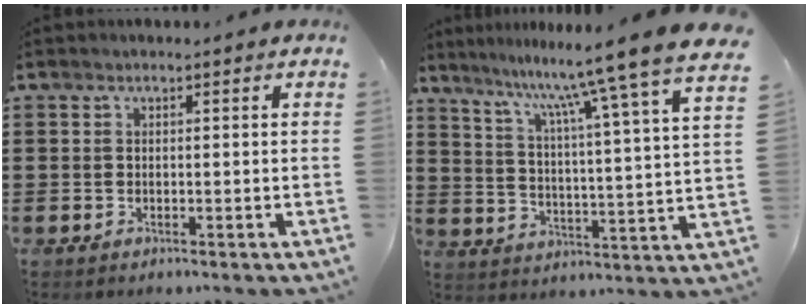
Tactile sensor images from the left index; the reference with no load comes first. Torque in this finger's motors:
{"motor_torque": [1.03, -1.11, 1.05, 0.21]}